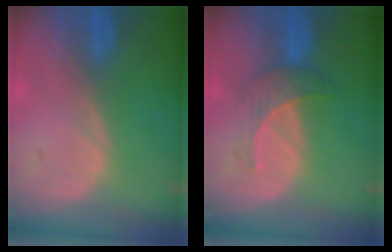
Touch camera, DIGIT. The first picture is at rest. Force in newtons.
{"total": 4.0, "press": 4.0, "slide": 0.5}